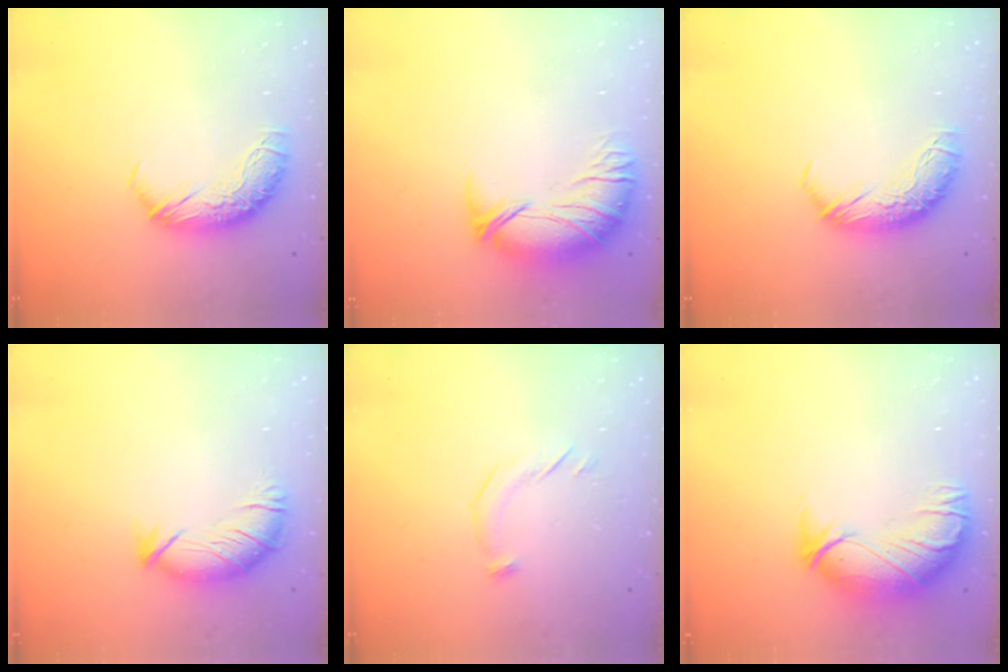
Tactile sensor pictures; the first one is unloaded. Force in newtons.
{"total": 2.8, "press": 1.7, "slide": 2.3}
{"total": 0.0}
{"total": 2.9, "press": 1.9, "slide": 2.2}
{"total": 5.1, "press": 5.0, "slide": 1.1}
{"total": 3.0, "press": 0.4, "slide": 3.0}